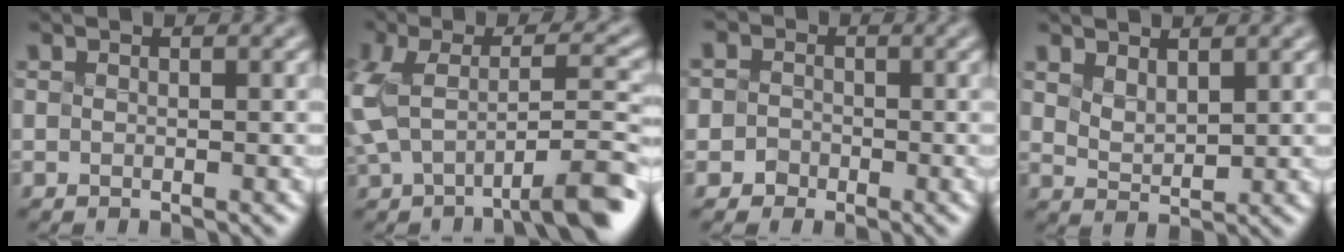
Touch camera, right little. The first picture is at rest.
{"total": 5.9, "force": [-3.7, 0.9, 4.5], "torque": [-0.091, -0.005, -0.040]}
{"total": 2.7, "force": [-1.7, 1.1, -1.8], "torque": [0.043, 0.001, -0.018]}
{"total": 1.2, "force": [0.8, -0.6, -0.6], "torque": [-0.012, -0.014, 0.053]}